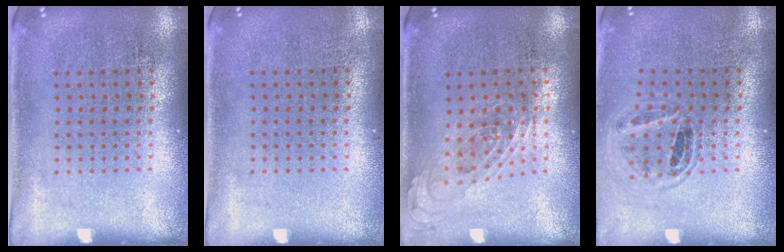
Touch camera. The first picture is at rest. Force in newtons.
{"total": 0.0}
{"total": 0.8, "press": 0.7, "slide": 0.3}
{"total": 1.0, "press": 1.0, "slide": 0.1}